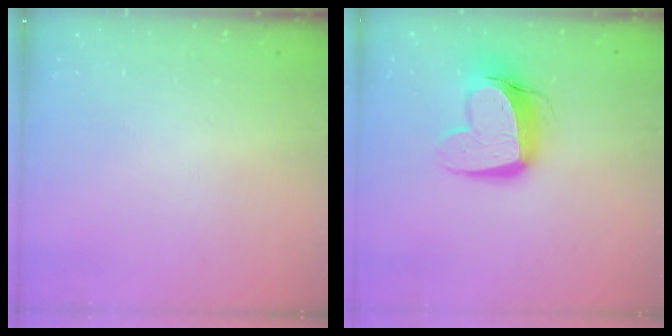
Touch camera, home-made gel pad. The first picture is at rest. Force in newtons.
{"total": 13.5, "press": 13.4, "slide": 1.4}